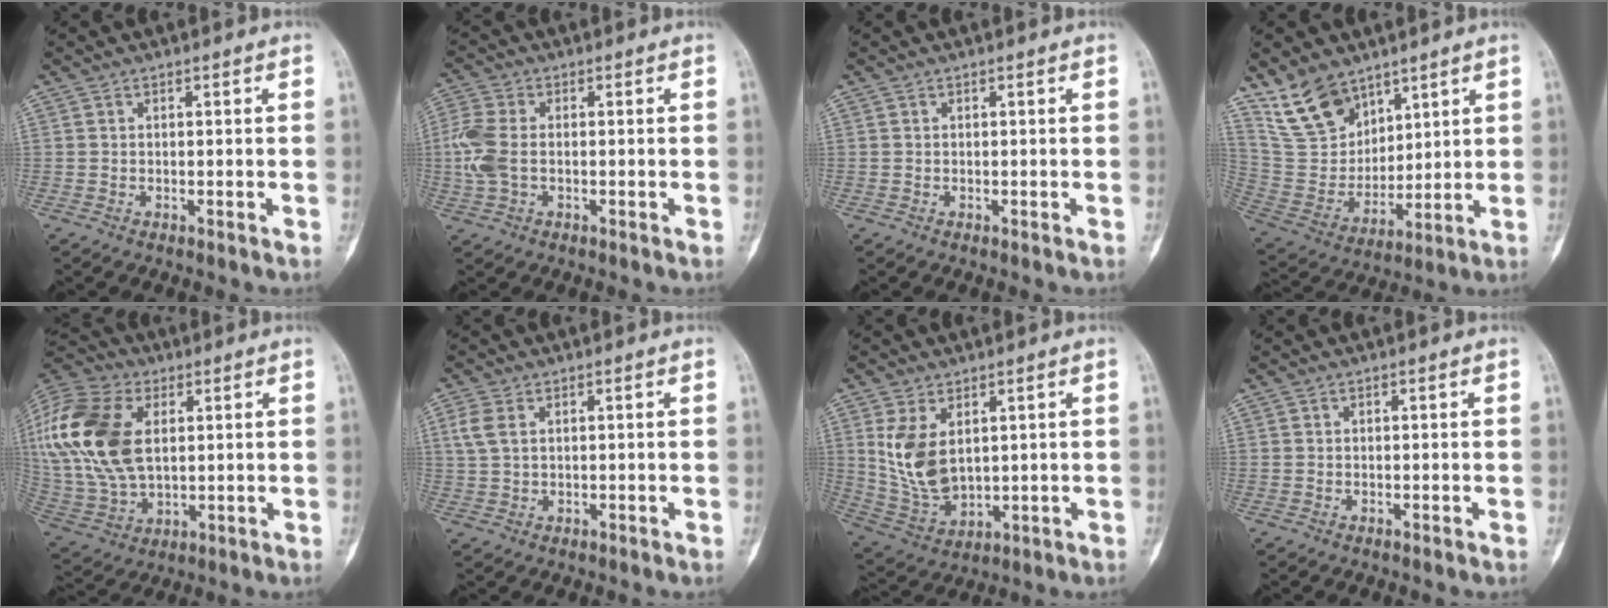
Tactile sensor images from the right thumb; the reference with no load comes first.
{"total": 7.0, "force": [-0.3, 4.3, 5.6], "torque": [-0.152, 0.008, -0.009]}
{"total": 0.0}
{"total": 13.4, "force": [9.5, 7.7, 5.4], "torque": [-0.083, -0.051, 0.203]}
{"total": 25.3, "force": [5.5, 15.8, 19.0], "torque": [-0.434, 0.003, 0.106]}
{"total": 3.8, "force": [1.4, 2.2, 2.8], "torque": [-0.070, 0.005, 0.031]}
{"total": 10.6, "force": [2.8, 6.3, 8.1], "torque": [-0.149, -0.018, 0.075]}
{"total": 0.0}